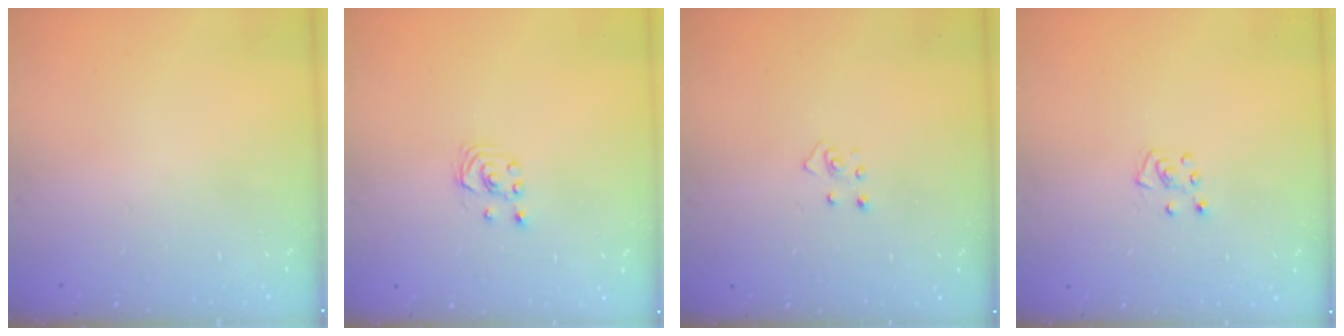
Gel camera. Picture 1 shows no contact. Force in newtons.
{"total": 1.9, "press": 1.9, "slide": 0.2}
{"total": 2.5, "press": 2.4, "slide": 0.3}
{"total": 3.7, "press": 3.6, "slide": 0.4}